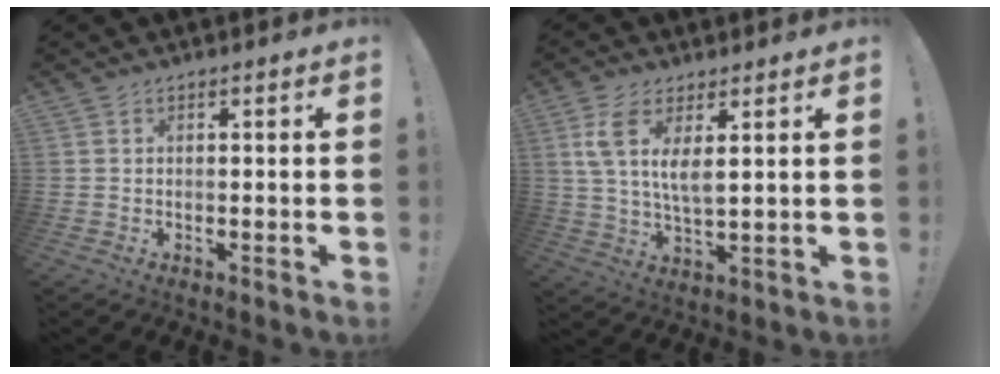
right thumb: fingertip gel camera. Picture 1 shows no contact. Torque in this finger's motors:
{"motor_torque": [1.17, 1.40, 0.10, 0.15, 0.10]}